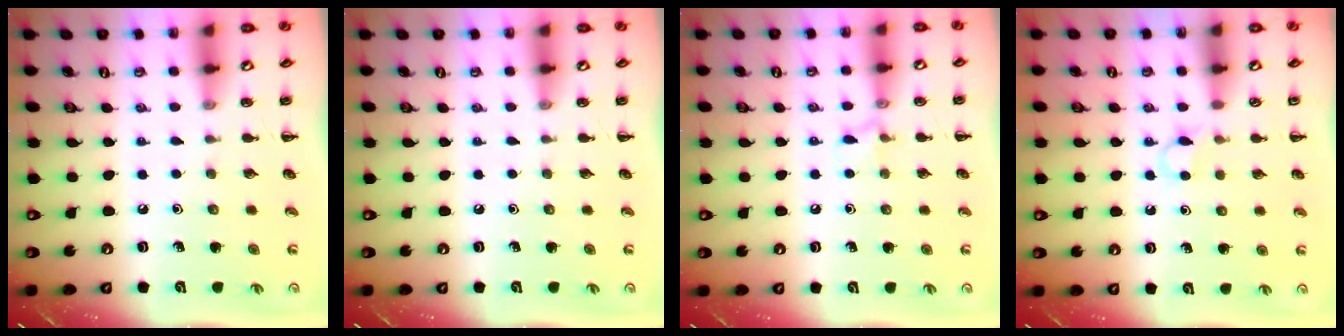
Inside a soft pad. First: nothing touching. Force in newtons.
{"total": 0.0}
{"total": 5.8, "press": 5.6, "slide": 1.7}
{"total": 3.3, "press": 3.2, "slide": 0.9}